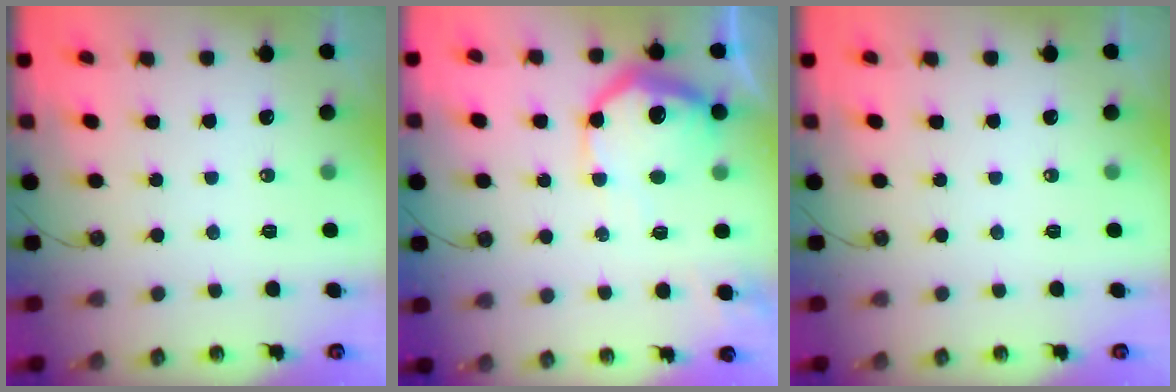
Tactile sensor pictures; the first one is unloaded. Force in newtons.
{"total": 17.8, "press": 17.8, "slide": 1.4}
{"total": 0.0}